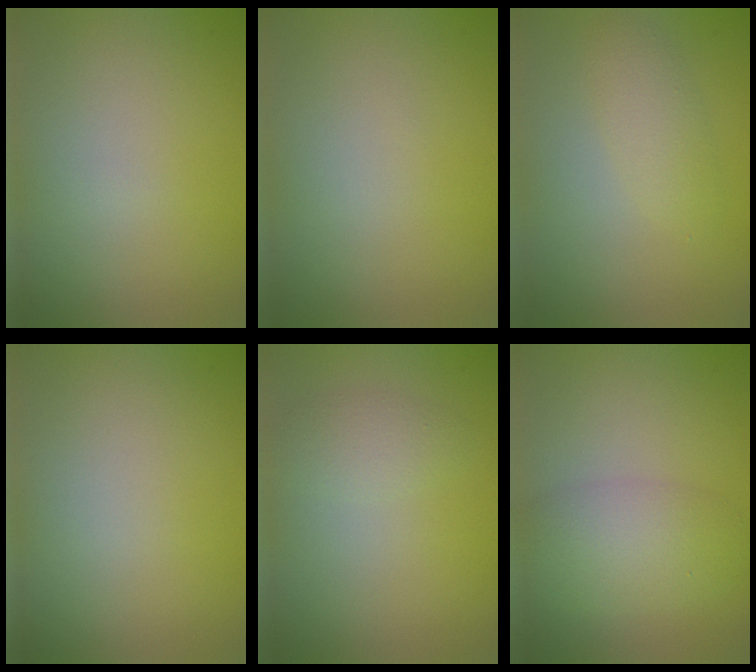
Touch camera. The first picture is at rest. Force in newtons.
{"total": 0.0}
{"total": 2.0, "press": 2.0, "slide": 0.1}
{"total": 0.0}
{"total": 1.8, "press": 1.8, "slide": 0.1}
{"total": 4.3, "press": 4.3, "slide": 0.2}